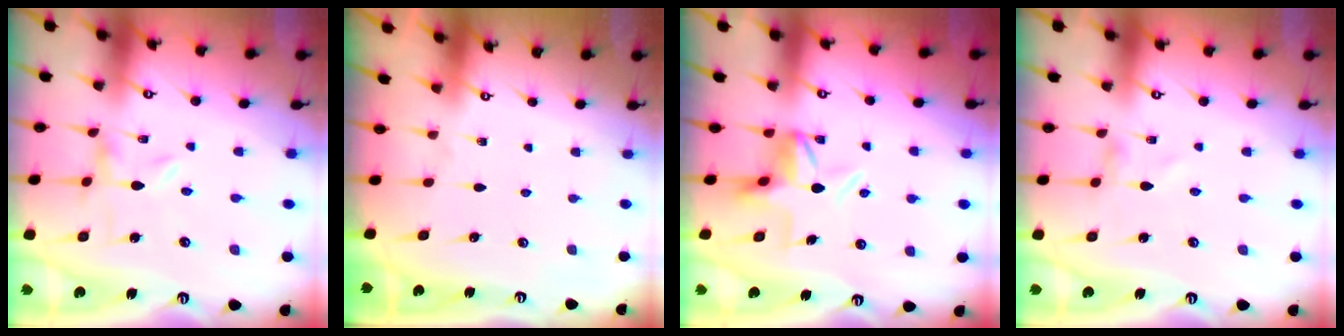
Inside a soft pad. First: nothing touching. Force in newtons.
{"total": 0.0}
{"total": 5.5, "press": 5.5, "slide": 0.5}
{"total": 0.0}